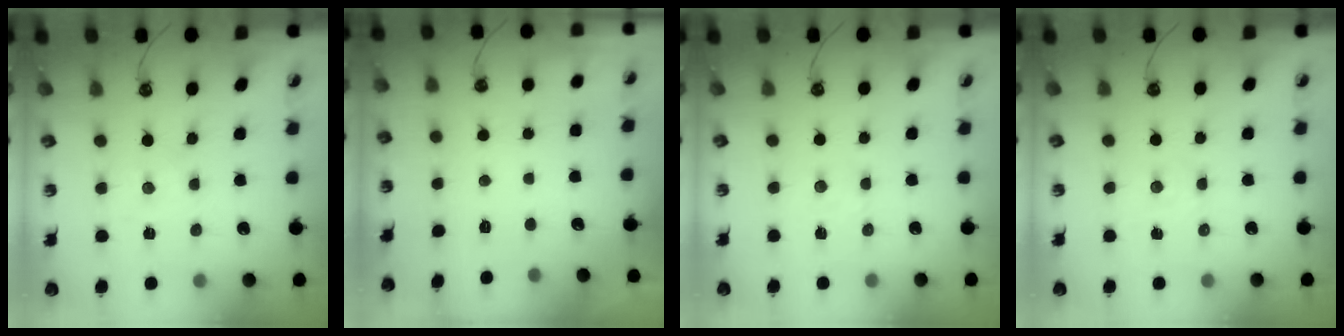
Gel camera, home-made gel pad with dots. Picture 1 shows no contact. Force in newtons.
{"total": 0.0}
{"total": 1.7, "press": 1.7, "slide": 0.3}
{"total": 3.2, "press": 3.2, "slide": 0.4}